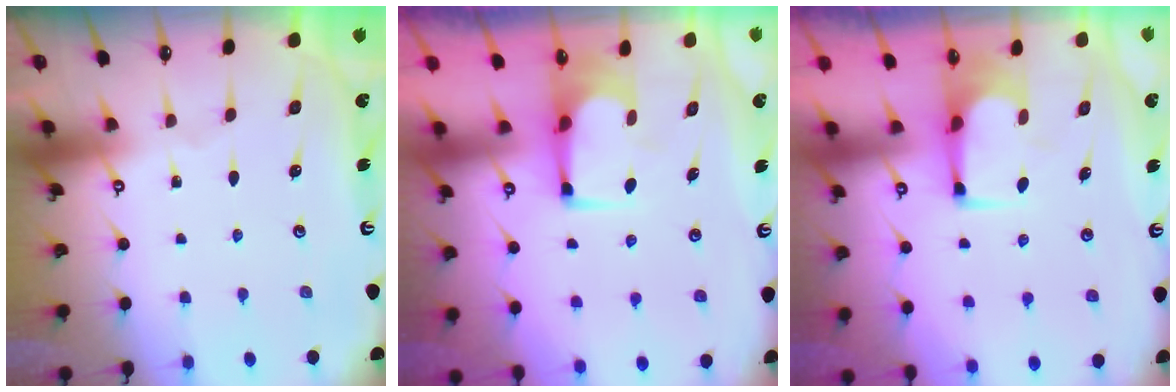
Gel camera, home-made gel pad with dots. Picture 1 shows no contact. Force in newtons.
{"total": 2.5, "press": 2.5, "slide": 0.1}
{"total": 1.8, "press": 1.7, "slide": 0.4}